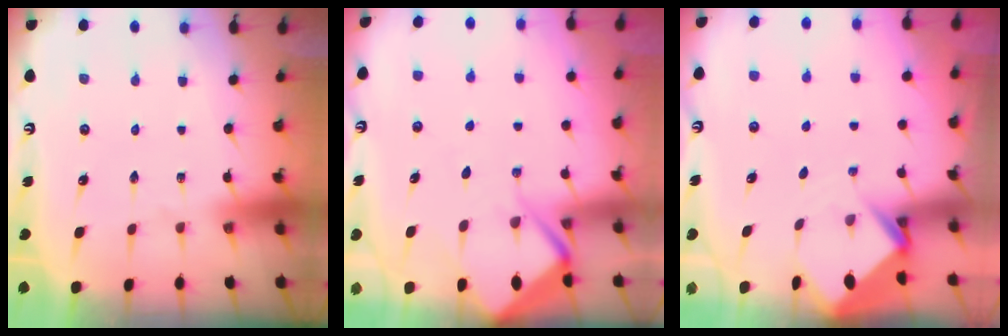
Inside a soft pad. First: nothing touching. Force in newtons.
{"total": 6.4, "press": 6.4, "slide": 0.7}
{"total": 3.9, "press": 3.9, "slide": 0.2}